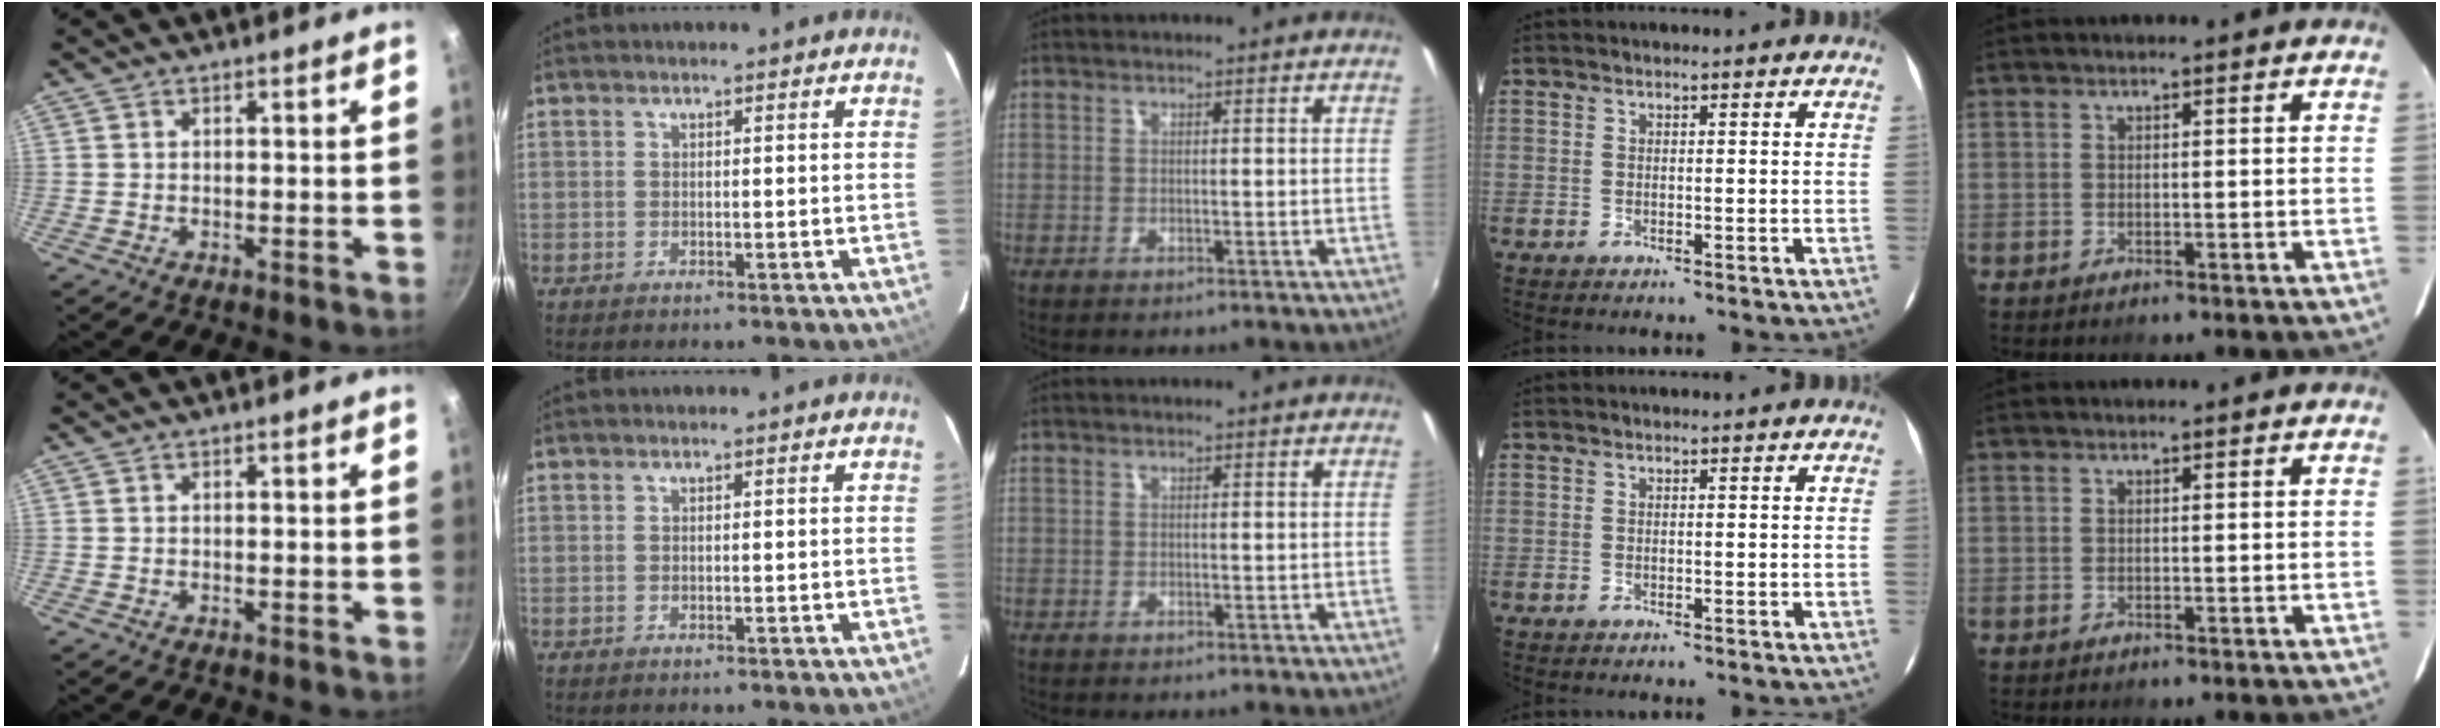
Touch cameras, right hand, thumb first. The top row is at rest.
{}